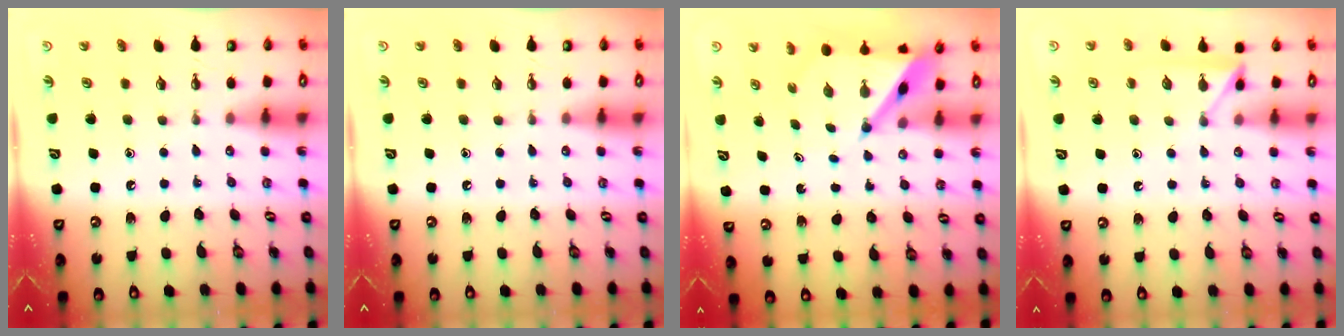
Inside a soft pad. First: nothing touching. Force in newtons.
{"total": 0.0}
{"total": 5.9, "press": 5.9, "slide": 0.6}
{"total": 5.2, "press": 5.2, "slide": 0.6}